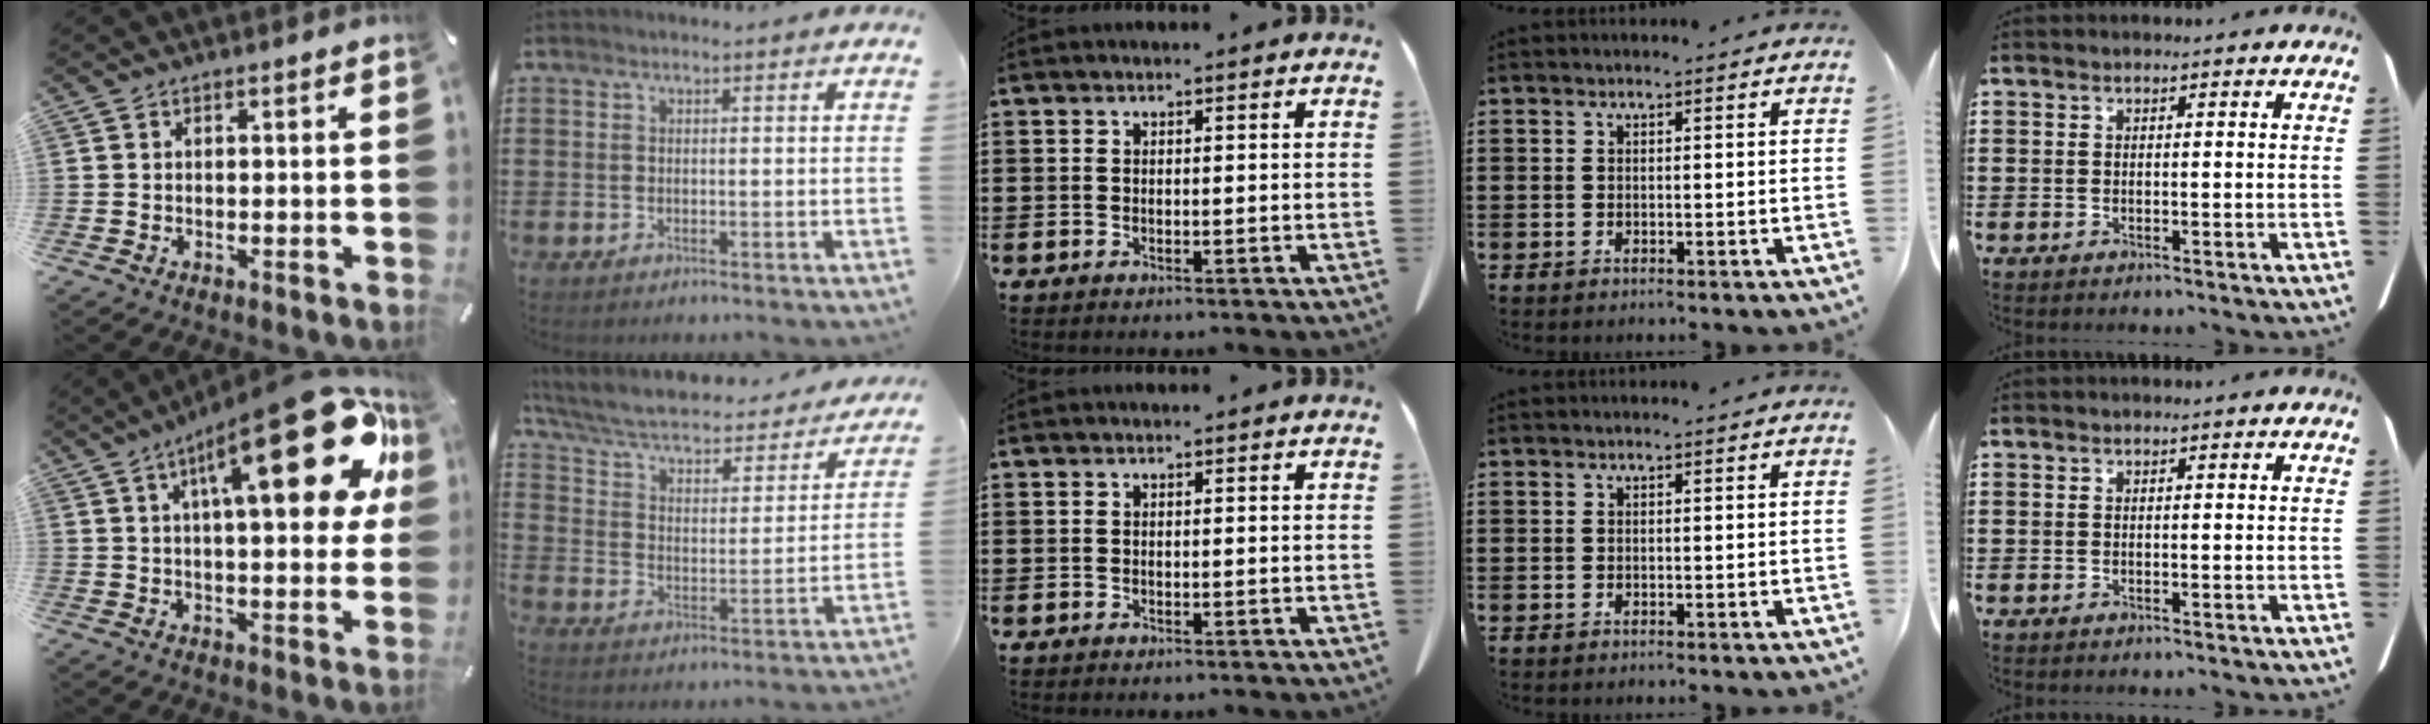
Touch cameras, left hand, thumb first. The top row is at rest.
{"thumb": {"total": 28.7, "force": [11.9, 9.5, 24.4], "torque": [-0.364, -0.064, 0.185]}, "index": {"total": 5.0, "force": [3.8, 1.6, 2.8], "torque": [-0.072, -0.033, 0.060]}}